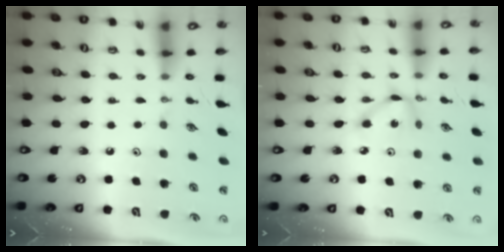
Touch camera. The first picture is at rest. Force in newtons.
{"total": 4.9, "press": 4.9, "slide": 0.2}